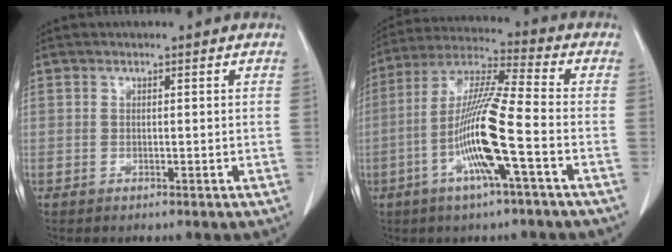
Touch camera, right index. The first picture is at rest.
{"total": 13.2, "force": [-4.1, -0.1, 12.6], "torque": [-0.255, -0.002, -0.086]}